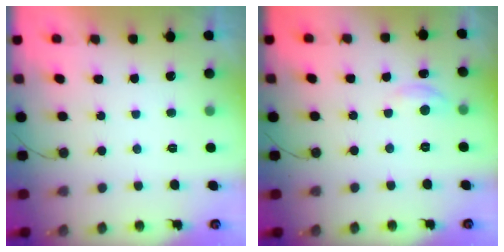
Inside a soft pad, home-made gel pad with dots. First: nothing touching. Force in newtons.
{"total": 2.9, "press": 2.9, "slide": 0.3}